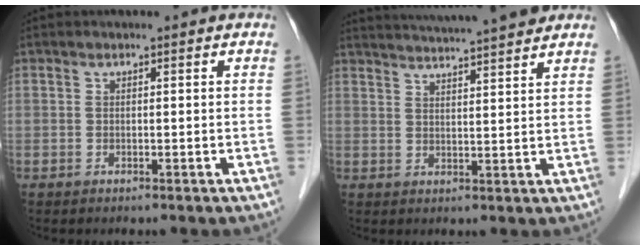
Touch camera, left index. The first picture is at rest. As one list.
[{"total": 14.0, "force": [12.7, 0.1, 6.0], "torque": [-0.102, 0.018, 0.173]}]